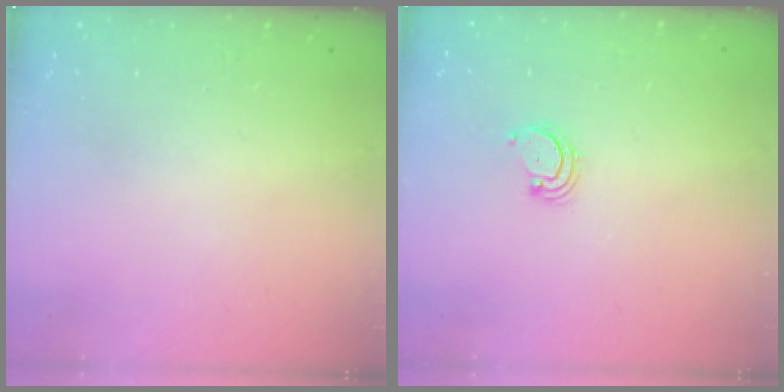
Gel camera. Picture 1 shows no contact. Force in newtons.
{"total": 2.5, "press": 2.5, "slide": 0.3}